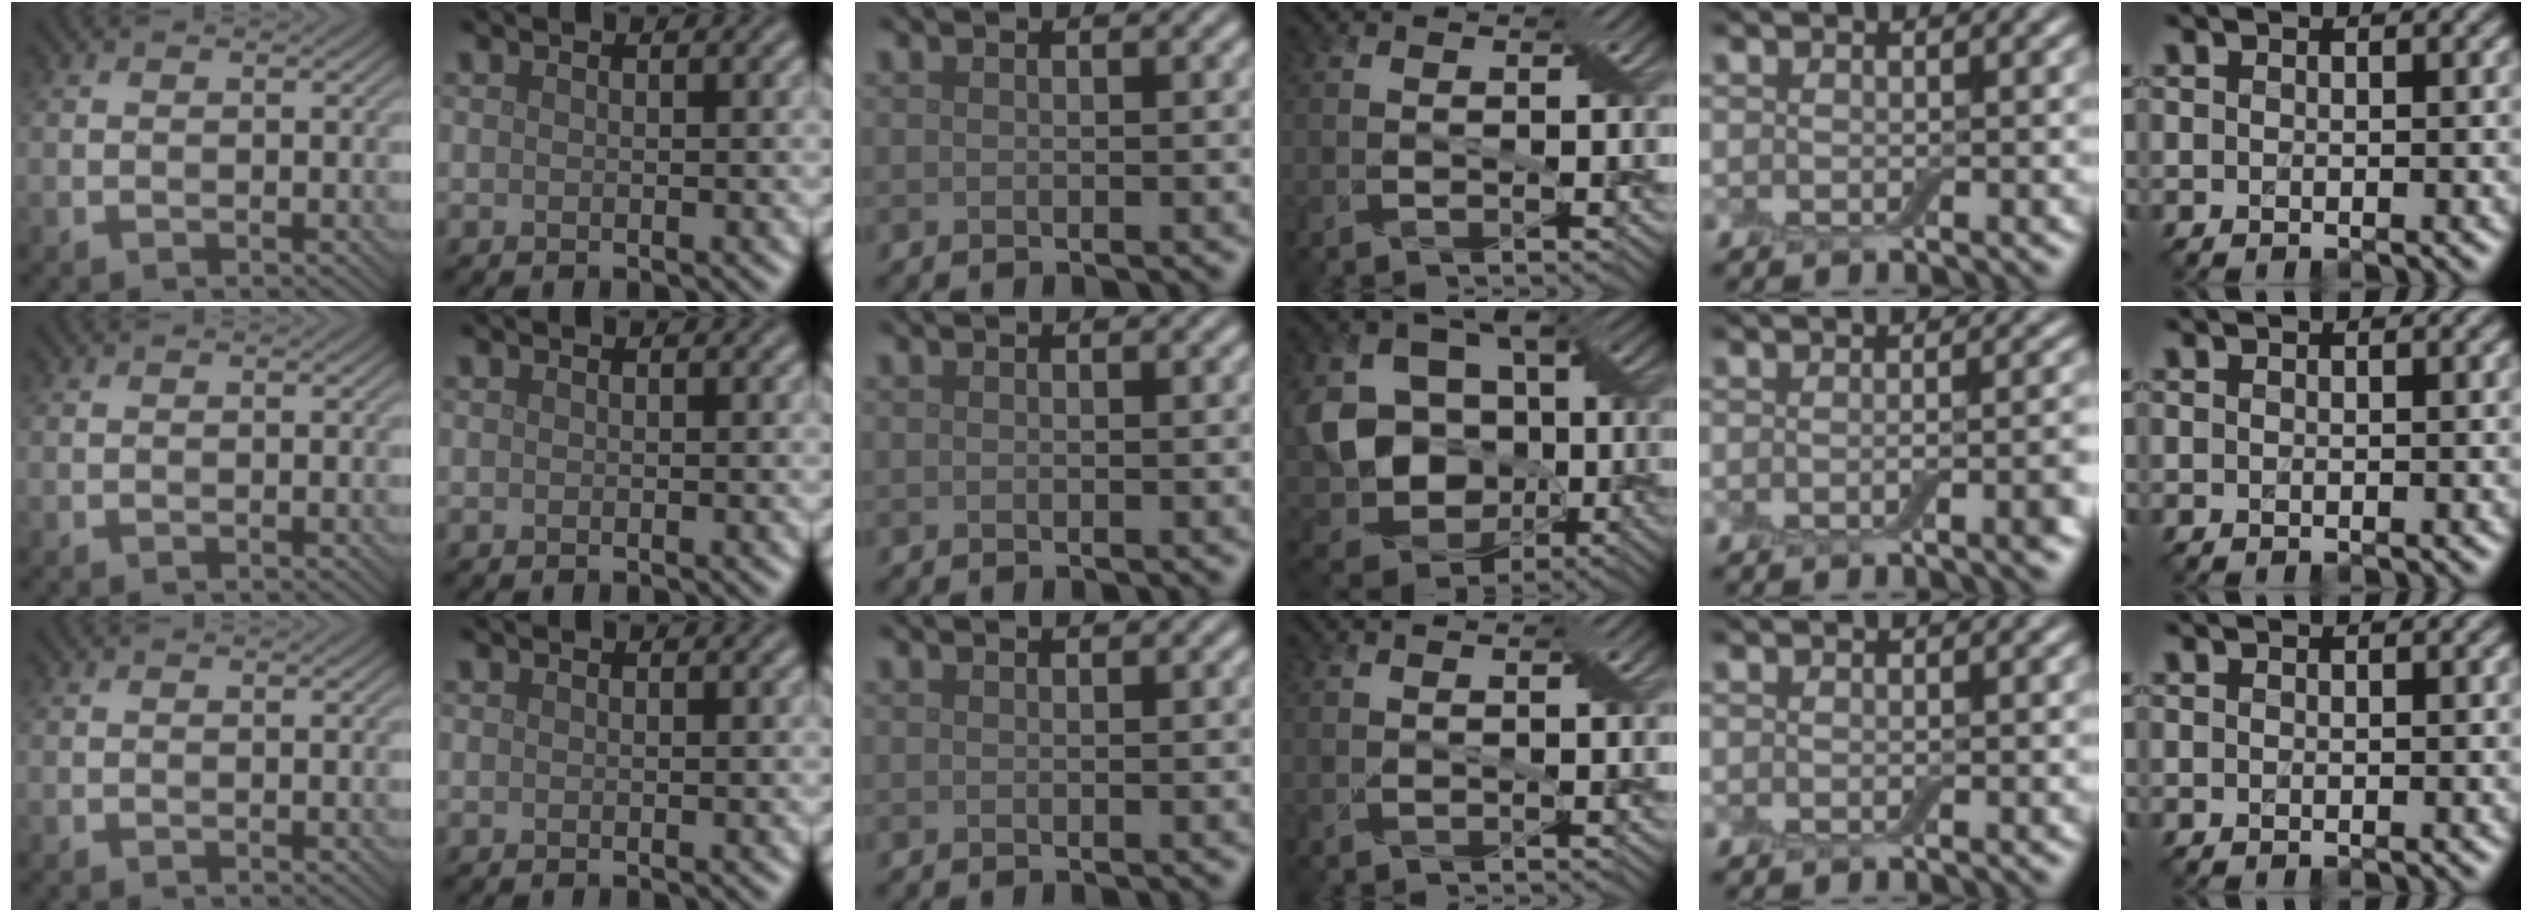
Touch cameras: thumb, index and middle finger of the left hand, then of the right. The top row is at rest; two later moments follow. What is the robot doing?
{"motion": "insert", "object": "backpack"}